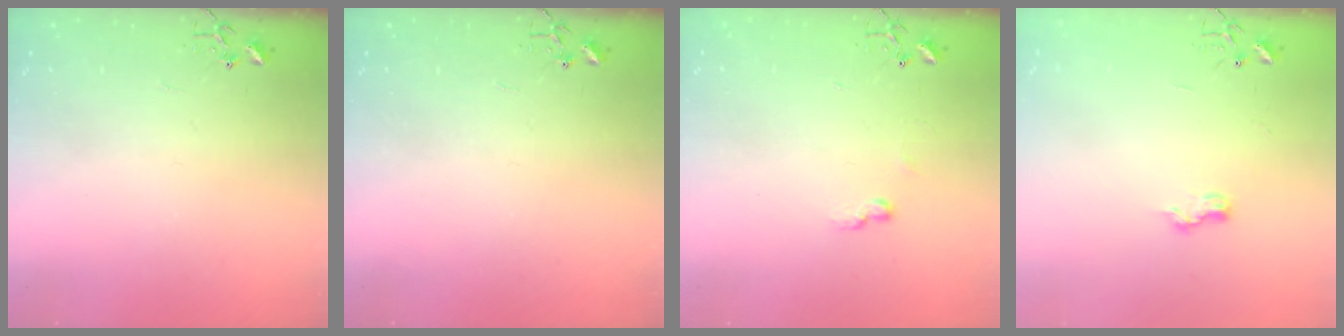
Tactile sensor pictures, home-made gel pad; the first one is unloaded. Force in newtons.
{"total": 0.0}
{"total": 5.9, "press": 5.9, "slide": 0.8}
{"total": 6.3, "press": 6.3, "slide": 0.8}